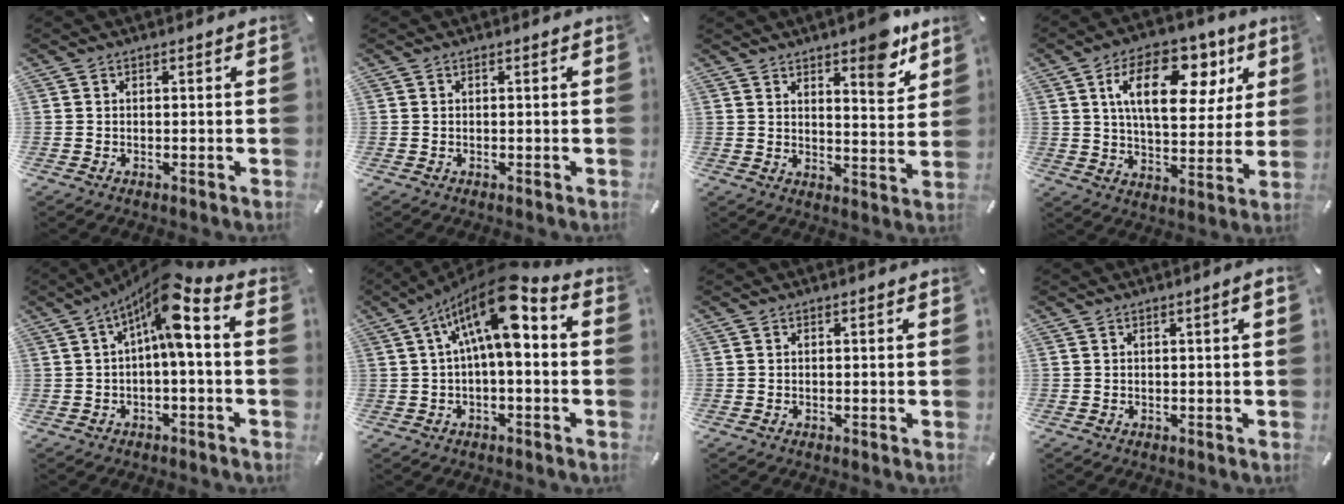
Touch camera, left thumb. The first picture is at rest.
{"total": 0.0}
{"total": 8.9, "force": [6.7, 3.1, 5.0], "torque": [-0.047, -0.048, 0.106]}
{"total": 18.6, "force": [7.6, 10.3, 13.5], "torque": [-0.208, -0.013, 0.123]}
{"total": 11.4, "force": [2.7, 3.3, 10.6], "torque": [-0.186, -0.019, 0.045]}
{"total": 14.8, "force": [4.4, 5.4, 13.0], "torque": [-0.234, -0.023, 0.069]}
{"total": 0.0}
{"total": 1.7, "force": [0.2, 0.1, 1.7], "torque": [-0.029, 0.000, 0.004]}